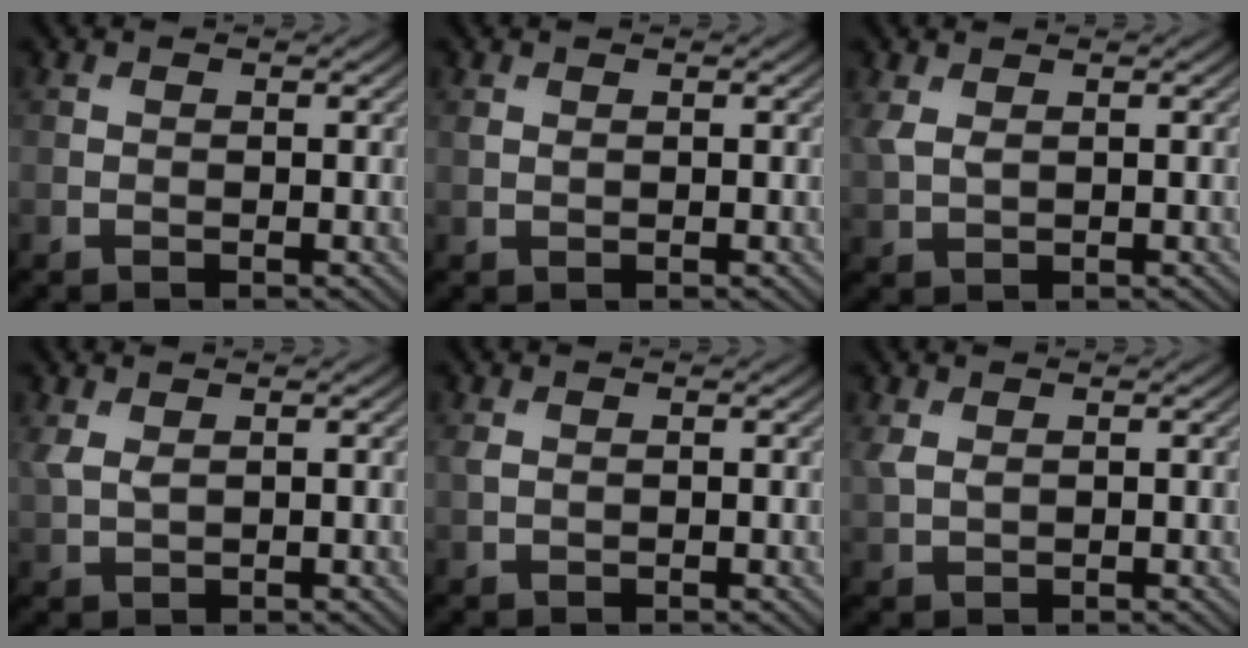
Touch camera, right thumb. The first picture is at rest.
{"total": 0.7, "force": [0.4, 0.3, 0.4], "torque": [-0.015, -0.001, 0.009]}
{"total": 2.4, "force": [1.1, 1.2, 1.8], "torque": [-0.054, 0.000, 0.027]}
{"total": 2.4, "force": [1.2, 1.1, 1.8], "torque": [-0.053, -0.001, 0.029]}
{"total": 1.1, "force": [0.4, 0.6, 0.9], "torque": [-0.028, 0.001, 0.010]}
{"total": 2.1, "force": [1.0, 1.1, 1.5], "torque": [-0.045, 0.000, 0.023]}